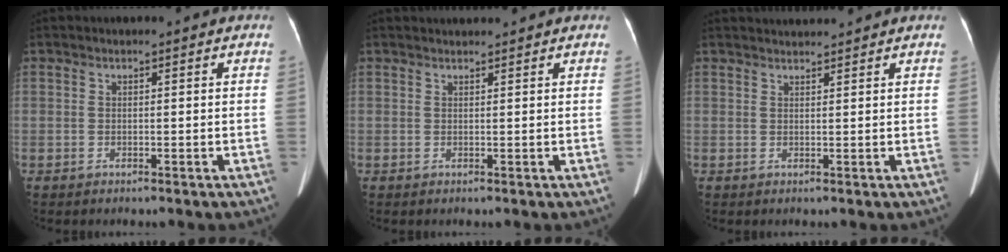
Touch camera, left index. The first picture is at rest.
{"total": 1.9, "force": [1.9, 0.0, 0.2], "torque": [-0.005, 0.021, 0.035]}
{"total": 3.0, "force": [3.0, -0.1, 0.2], "torque": [-0.005, 0.023, 0.051]}